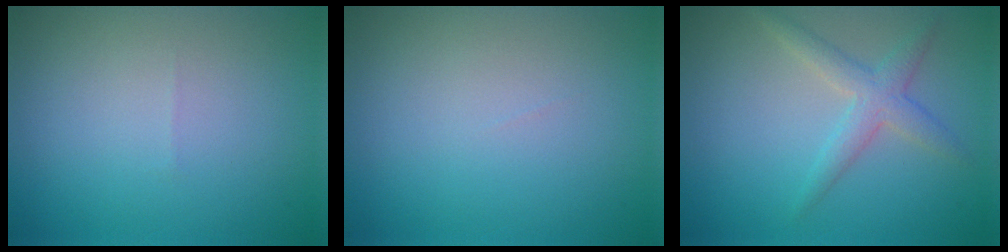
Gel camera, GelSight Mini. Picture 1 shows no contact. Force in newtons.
{"total": 0.0}
{"total": 2.5, "press": 2.5, "slide": 0.1}